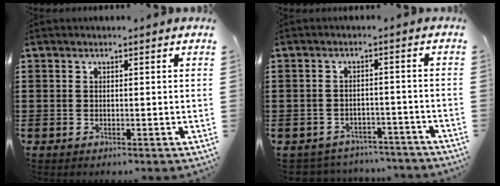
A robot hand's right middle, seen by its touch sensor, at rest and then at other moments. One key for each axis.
{"total": 3.1, "fx": -3.1, "fy": 0.5, "fz": -0.3, "tx": -0.004, "ty": 0.002, "tz": -0.069}